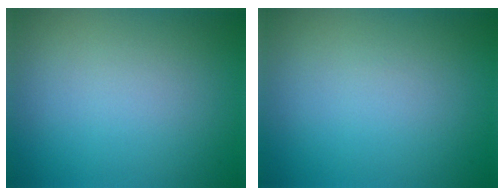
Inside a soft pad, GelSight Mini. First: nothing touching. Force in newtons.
{"total": 0.0}